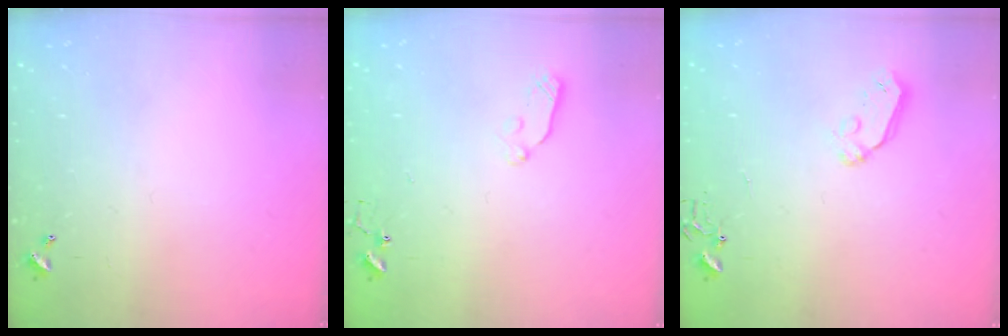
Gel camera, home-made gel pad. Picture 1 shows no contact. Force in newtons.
{"total": 4.3, "press": 4.2, "slide": 0.7}
{"total": 5.6, "press": 5.5, "slide": 1.1}